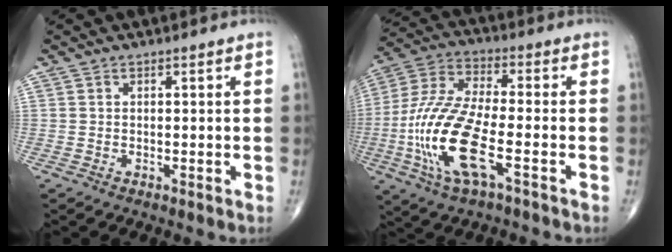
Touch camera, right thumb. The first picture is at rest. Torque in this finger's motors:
{"motor_torque": [1.73, 3.27, 1.77, -0.17, 0.61]}